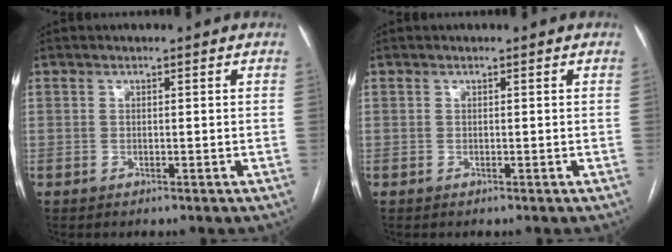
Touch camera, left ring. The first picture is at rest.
{"total": 0.0}